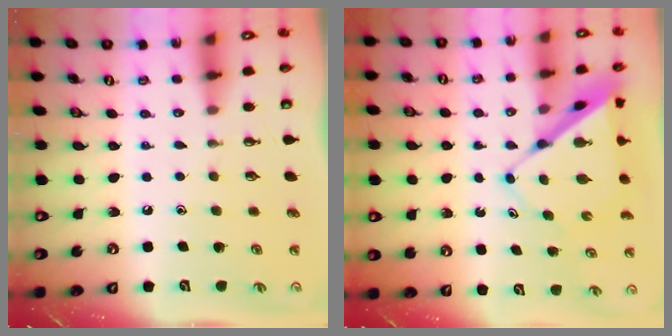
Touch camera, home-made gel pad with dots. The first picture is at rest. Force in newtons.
{"total": 9.3, "press": 9.3, "slide": 0.6}